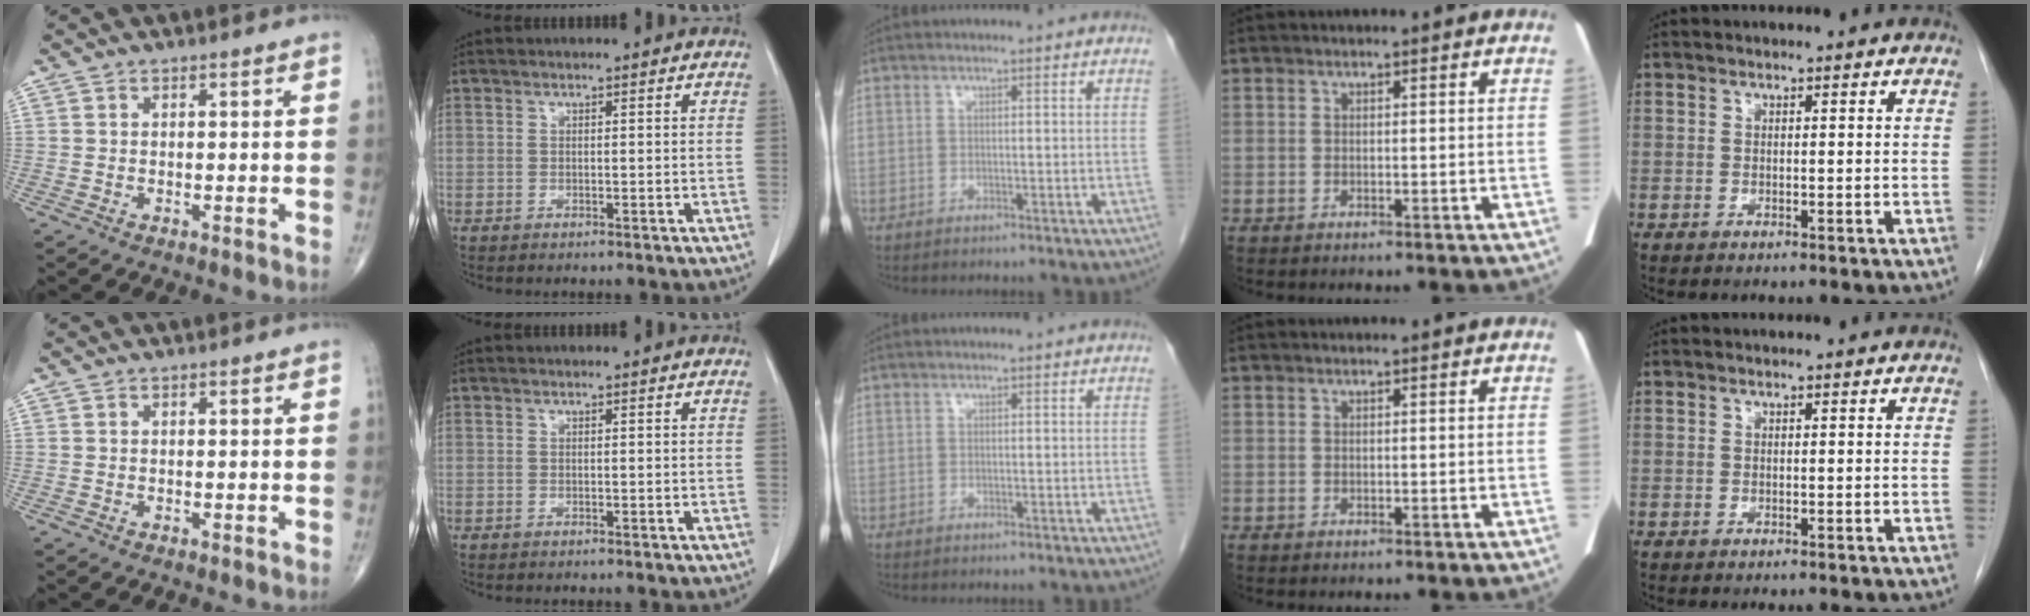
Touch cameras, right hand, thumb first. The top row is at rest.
{}